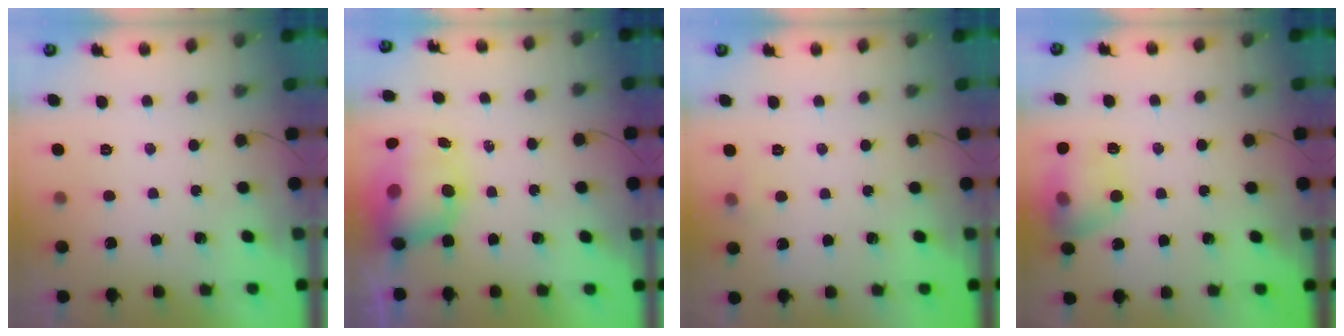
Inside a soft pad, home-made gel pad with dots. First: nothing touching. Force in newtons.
{"total": 10.6, "press": 10.2, "slide": 2.8}
{"total": 3.8, "press": 3.6, "slide": 1.3}
{"total": 13.7, "press": 13.7, "slide": 1.2}